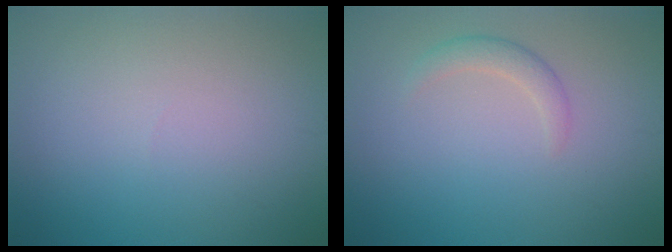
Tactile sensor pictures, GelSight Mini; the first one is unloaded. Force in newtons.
{"total": 1.6, "press": 1.6, "slide": 0.1}